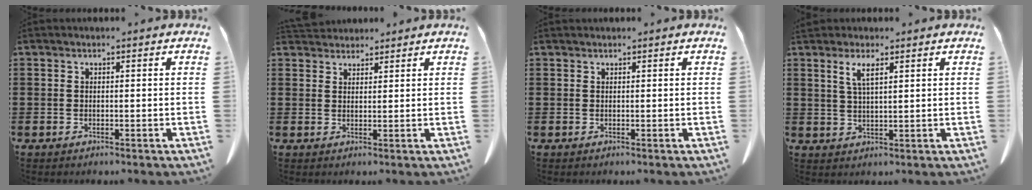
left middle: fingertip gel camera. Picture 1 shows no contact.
{"total": 2.5, "force": [2.4, 0.7, 0.0], "torque": [-0.008, -0.002, 0.046]}
{"total": 0.0}
{"total": 3.7, "force": [2.1, 0.9, 2.9], "torque": [-0.064, 0.002, 0.037]}